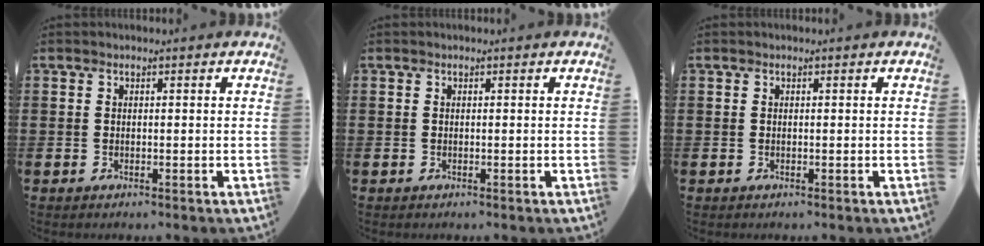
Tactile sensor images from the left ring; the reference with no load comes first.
{"total": 0.0}
{"total": 0.0}